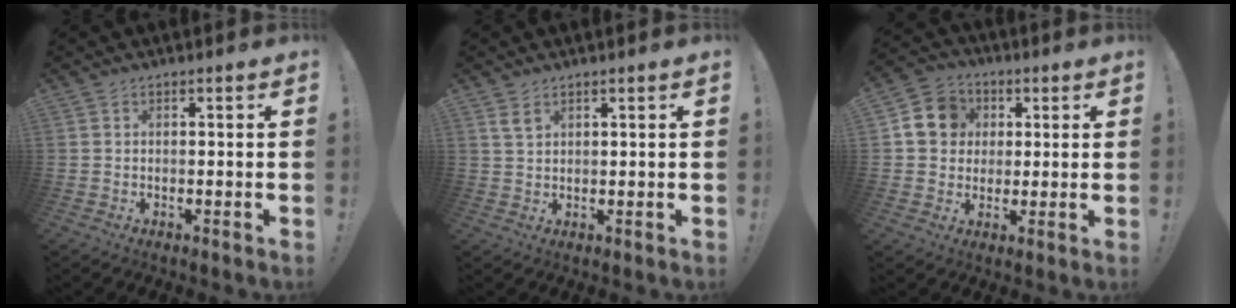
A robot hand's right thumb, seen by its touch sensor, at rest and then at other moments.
{"total": 2.7, "force": [1.8, 1.3, 1.5], "torque": [-0.023, -0.005, 0.032]}
{"total": 11.6, "force": [2.4, 10.4, 4.5], "torque": [-0.063, 0.009, 0.053]}